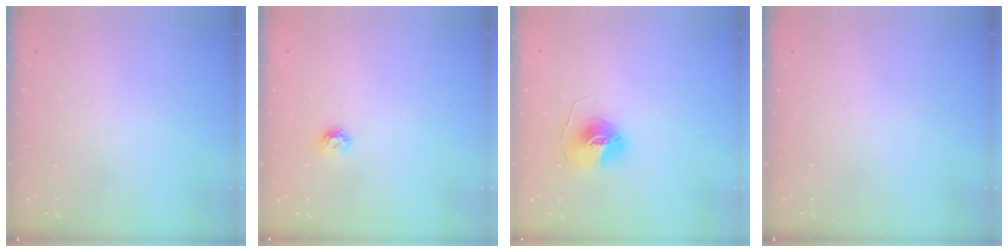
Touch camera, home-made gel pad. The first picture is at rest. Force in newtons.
{"total": 4.9, "press": 4.8, "slide": 0.9}
{"total": 7.8, "press": 7.8, "slide": 0.1}
{"total": 0.0}